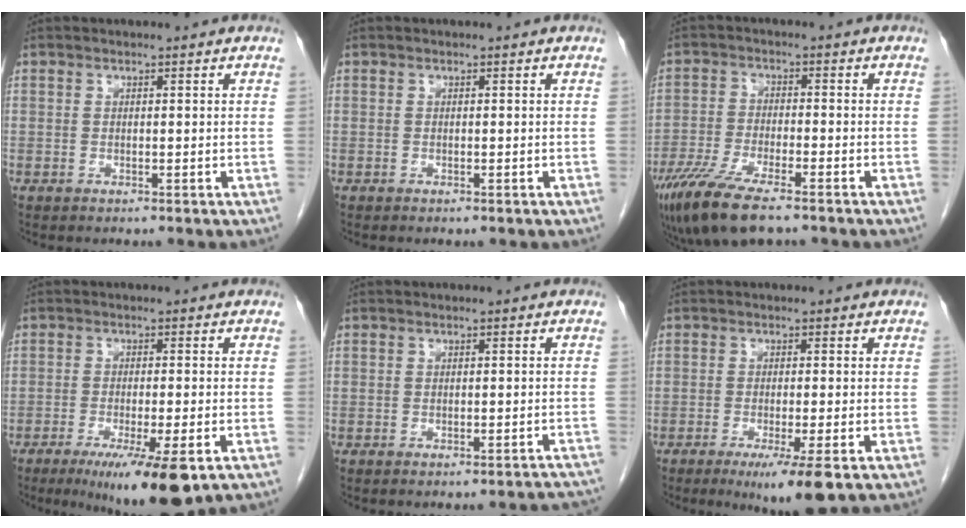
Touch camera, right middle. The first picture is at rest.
{"total": 0.0}
{"total": 11.0, "force": [-7.9, 2.4, 7.4], "torque": [-0.134, -0.026, -0.137]}
{"total": 10.6, "force": [-6.1, 0.8, 8.6], "torque": [-0.130, -0.028, -0.092]}
{"total": 6.9, "force": [-6.6, 0.7, 1.8], "torque": [-0.007, 0.006, -0.068]}
{"total": 6.7, "force": [-3.8, 0.0, 5.5], "torque": [-0.086, -0.022, -0.058]}